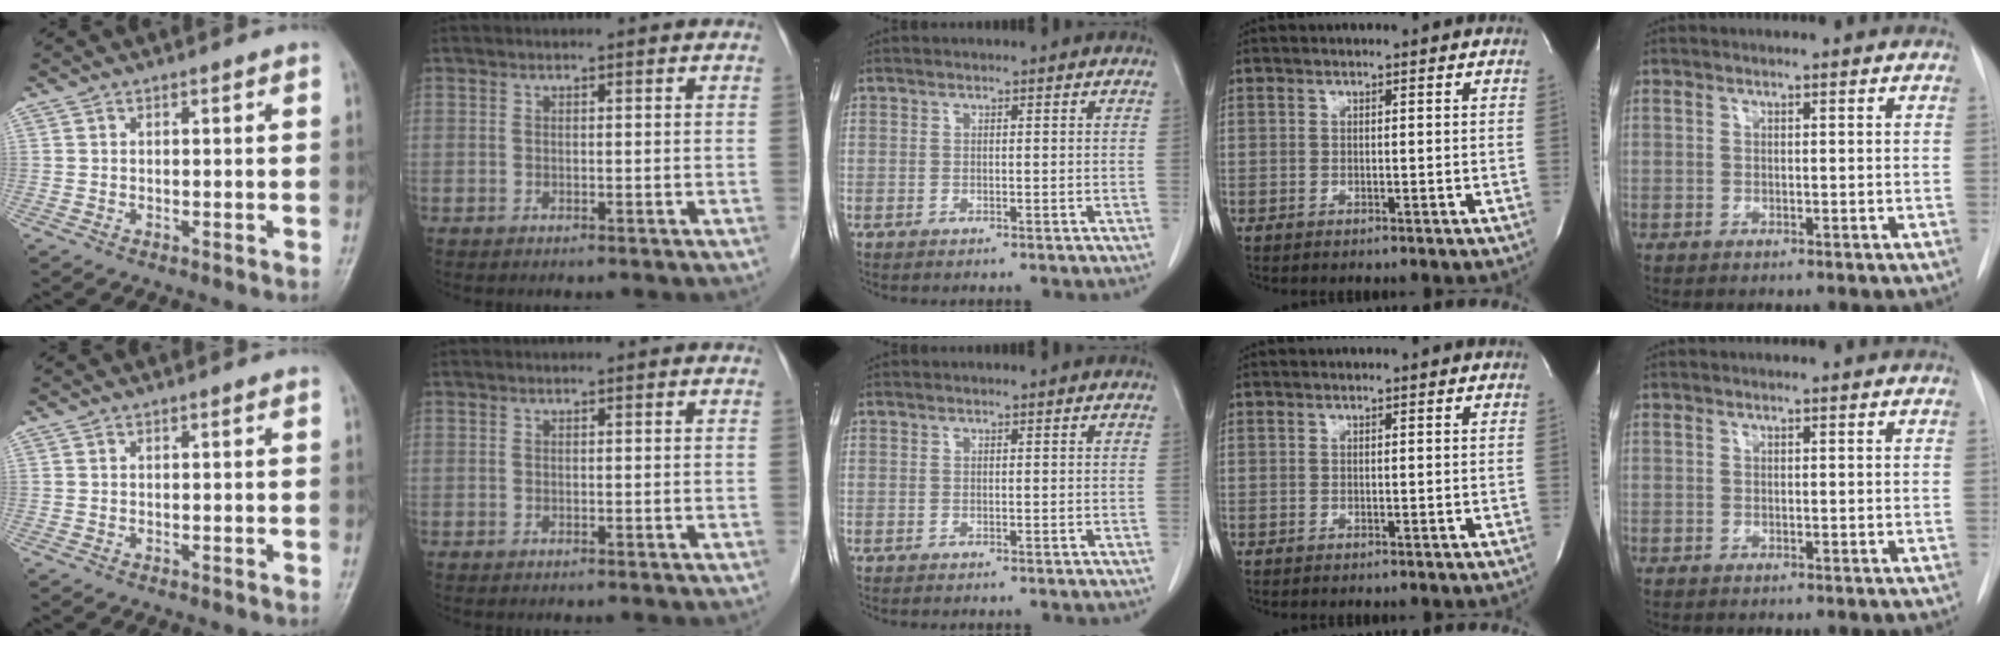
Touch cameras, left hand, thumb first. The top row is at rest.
{}